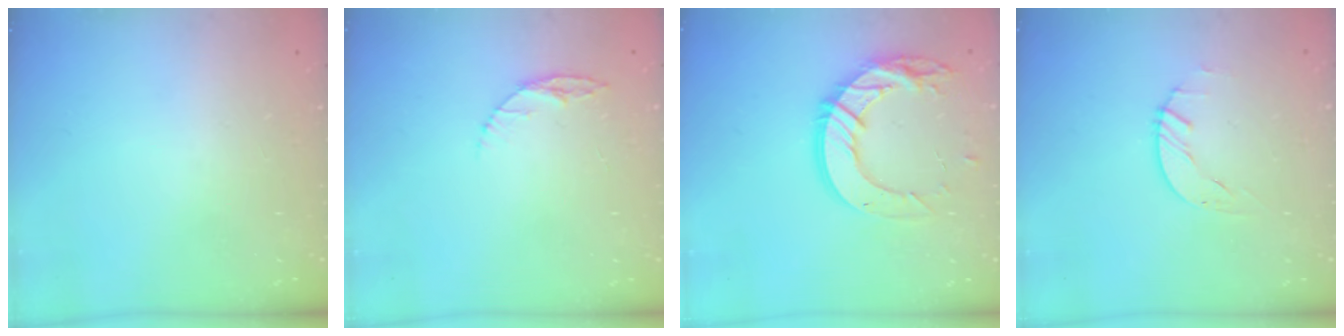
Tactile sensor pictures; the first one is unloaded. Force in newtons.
{"total": 5.0, "press": 5.0, "slide": 0.5}
{"total": 15.8, "press": 15.7, "slide": 1.2}
{"total": 1.5, "press": 1.4, "slide": 0.1}